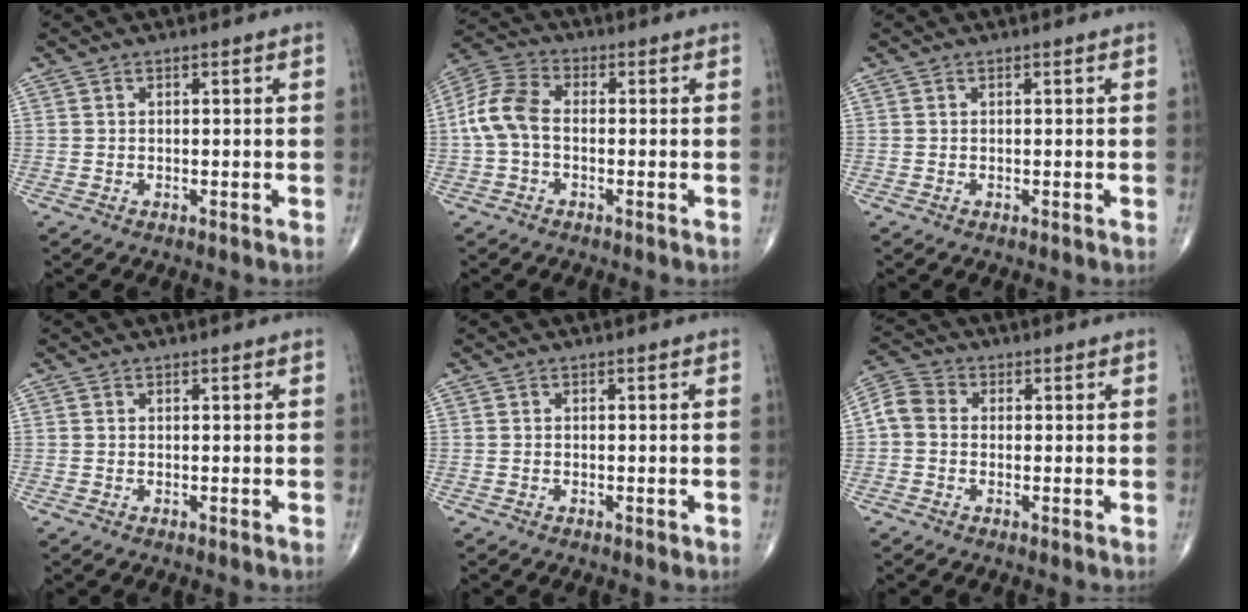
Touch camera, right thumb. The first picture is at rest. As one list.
[{"total": 8.4, "force": [-0.7, 5.4, 6.5], "torque": [-0.137, 0.025, -0.026]}, {"total": 0.0}, {"total": 0.0}, {"total": 0.5, "force": [-0.3, 0.2, 0.3], "torque": [-0.005, -0.001, -0.005]}, {"total": 5.2, "force": [-0.2, 4.2, 3.0], "torque": [-0.054, 0.015, -0.019]}]